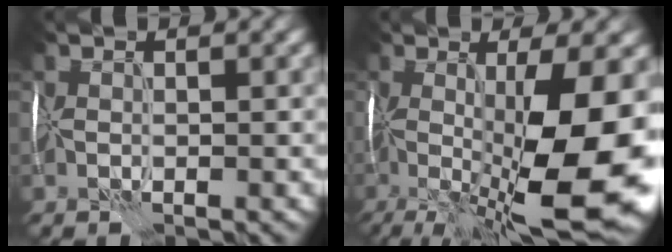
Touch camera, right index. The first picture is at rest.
{"total": 13.5, "force": [-1.8, 3.4, 13.0], "torque": [-0.217, -0.017, -0.020]}